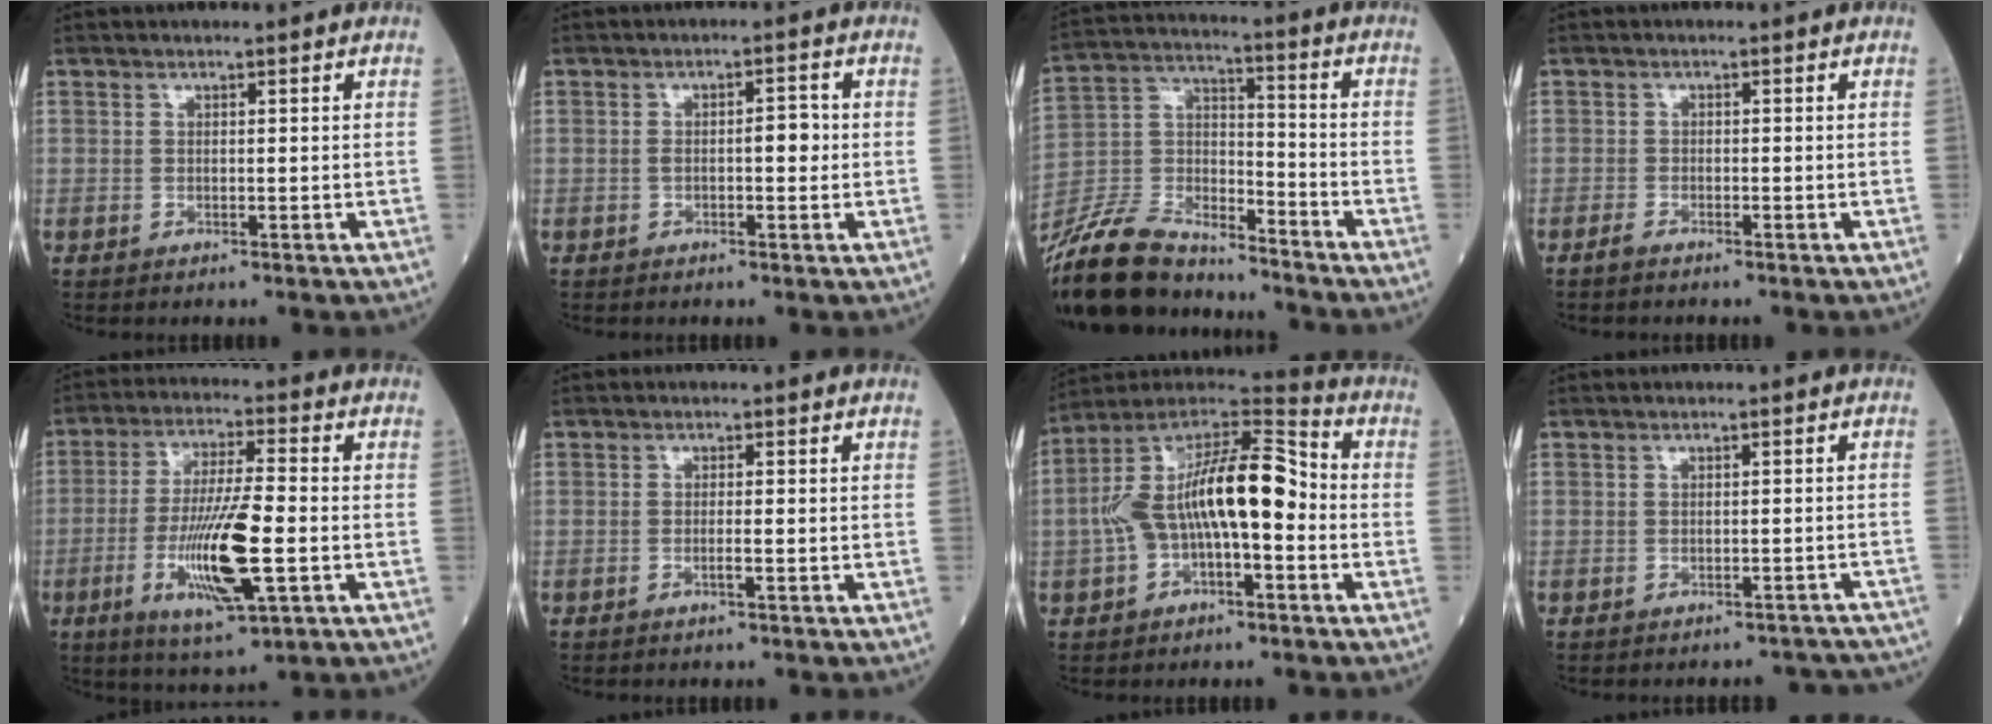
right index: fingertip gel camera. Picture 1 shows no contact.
{"total": 3.7, "force": [-0.3, 1.5, 3.4], "torque": [-0.067, 0.015, -0.005]}
{"total": 19.6, "force": [-17.2, 6.2, 6.9], "torque": [-0.174, 0.010, -0.316]}
{"total": 1.8, "force": [-1.4, 0.7, 0.9], "torque": [-0.033, -0.003, -0.026]}
{"total": 14.1, "force": [-3.7, 2.3, 13.4], "torque": [-0.262, -0.014, -0.062]}
{"total": 1.4, "force": [-0.6, 0.2, 1.3], "torque": [-0.029, -0.001, -0.011]}
{"total": 17.0, "force": [-1.0, 6.1, 15.8], "torque": [-0.305, 0.048, -0.018]}
{"total": 9.5, "force": [-8.3, 4.3, 1.7], "torque": [-0.016, 0.029, -0.084]}